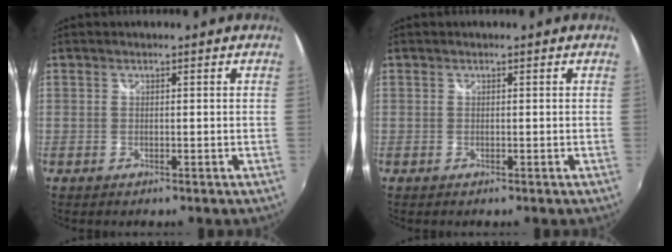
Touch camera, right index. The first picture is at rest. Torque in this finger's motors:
{"motor_torque": [0.05, 0.06, 0.03, 0.01]}